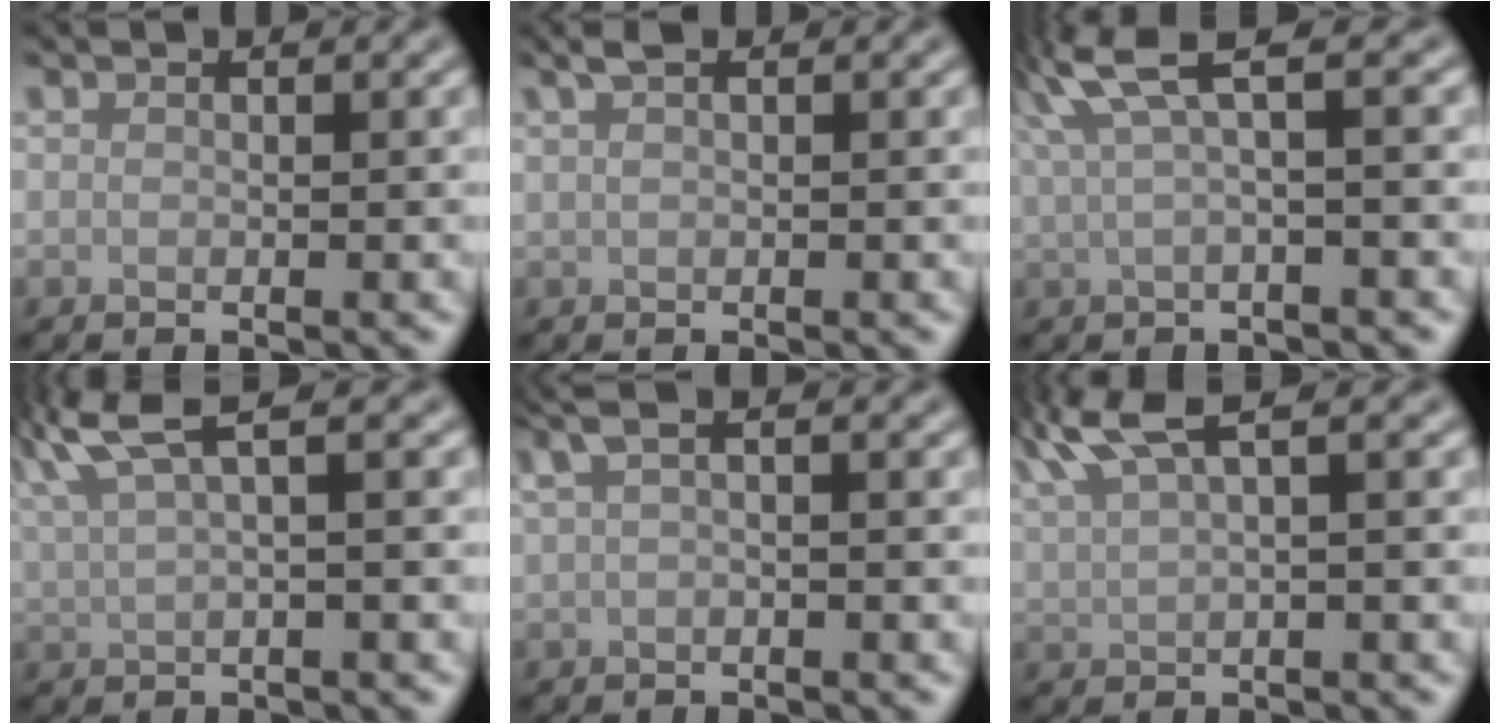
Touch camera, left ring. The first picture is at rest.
{"total": 1.5, "force": [0.9, 0.5, 1.1], "torque": [-0.020, 0.005, 0.014]}
{"total": 4.2, "force": [2.2, 0.7, 3.6], "torque": [-0.068, 0.018, 0.039]}
{"total": 5.4, "force": [3.1, 1.2, 4.3], "torque": [-0.084, 0.023, 0.057]}
{"total": 2.6, "force": [1.1, 0.7, 2.3], "torque": [-0.040, 0.009, 0.016]}
{"total": 5.3, "force": [3.4, 1.3, 3.8], "torque": [-0.081, 0.024, 0.065]}